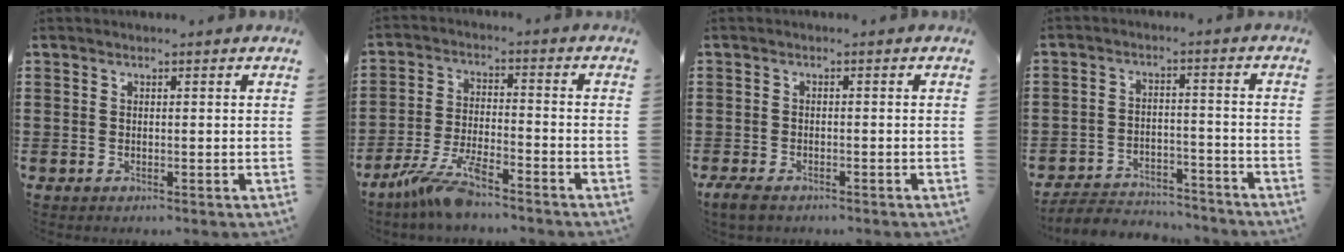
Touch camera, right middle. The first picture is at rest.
{"total": 7.5, "force": [-5.9, 1.1, 4.5], "torque": [-0.105, -0.010, -0.116]}
{"total": 1.8, "force": [-1.4, 0.8, 1.0], "torque": [-0.034, -0.003, -0.032]}
{"total": 4.6, "force": [-4.5, 1.1, 0.2], "torque": [-0.013, 0.009, -0.097]}